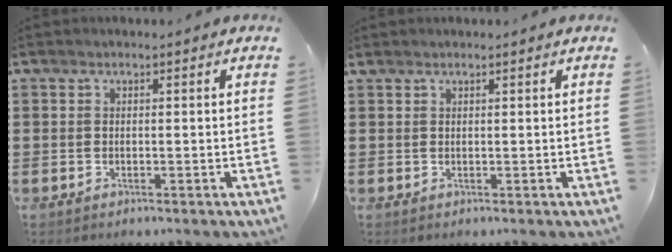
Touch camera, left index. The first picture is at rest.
{"total": 0.5, "force": [0.5, 0.0, 0.2], "torque": [-0.005, -0.001, 0.011]}